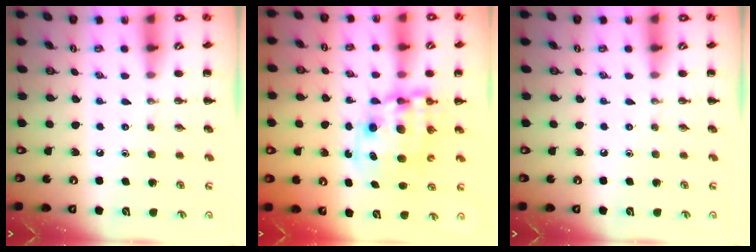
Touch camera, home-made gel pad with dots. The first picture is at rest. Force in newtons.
{"total": 10.9, "press": 10.5, "slide": 2.9}
{"total": 0.0}